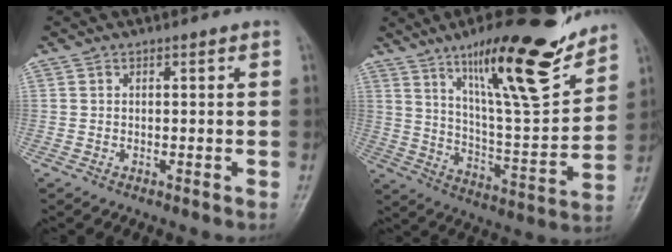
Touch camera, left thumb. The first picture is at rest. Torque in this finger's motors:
{"motor_torque": [1.18, 1.20, 1.46, -1.30, 0.22]}